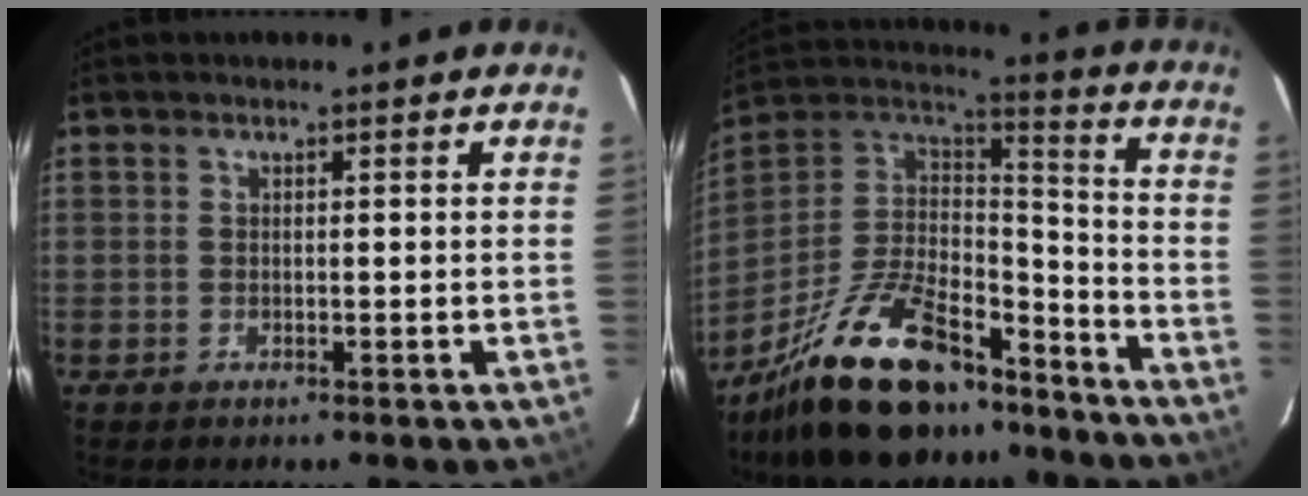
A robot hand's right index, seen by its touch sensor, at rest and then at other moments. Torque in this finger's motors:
{"motor_torque": [1.05, -1.09, 0.93, 0.21]}